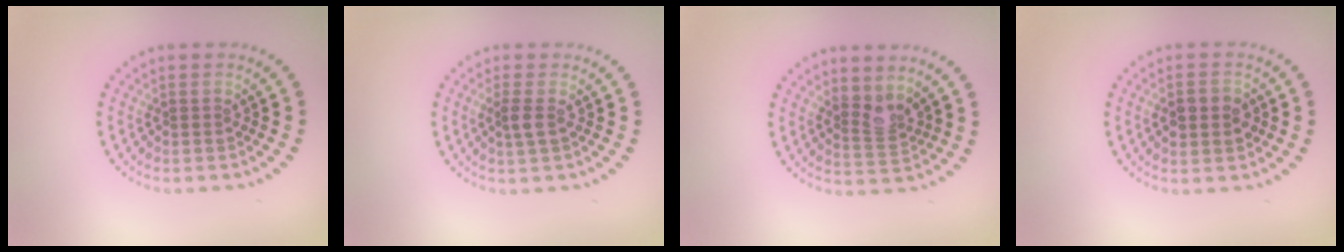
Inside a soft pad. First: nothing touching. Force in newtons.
{"total": 1.5, "press": 1.2, "slide": 0.8}
{"total": 2.2, "press": 1.6, "slide": 1.4}
{"total": 3.0, "press": 3.0, "slide": 0.0}